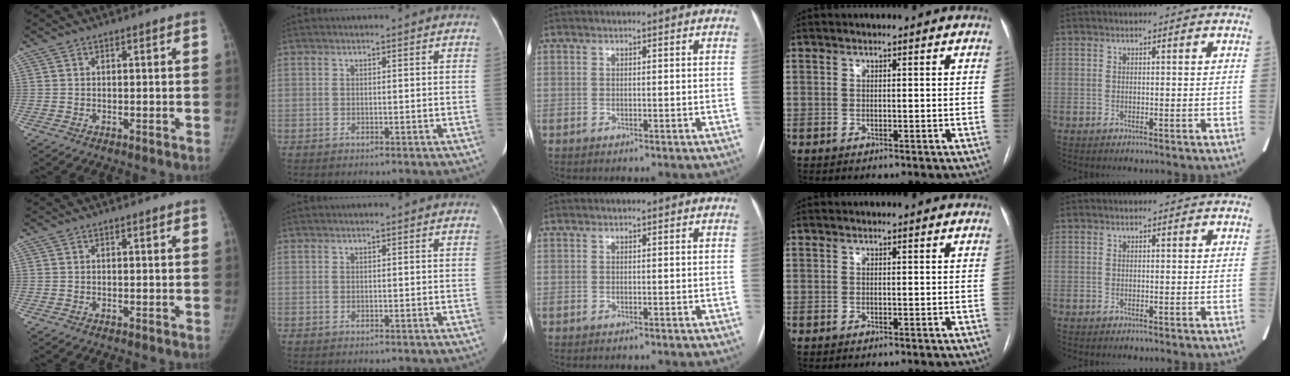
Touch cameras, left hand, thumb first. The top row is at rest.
{}